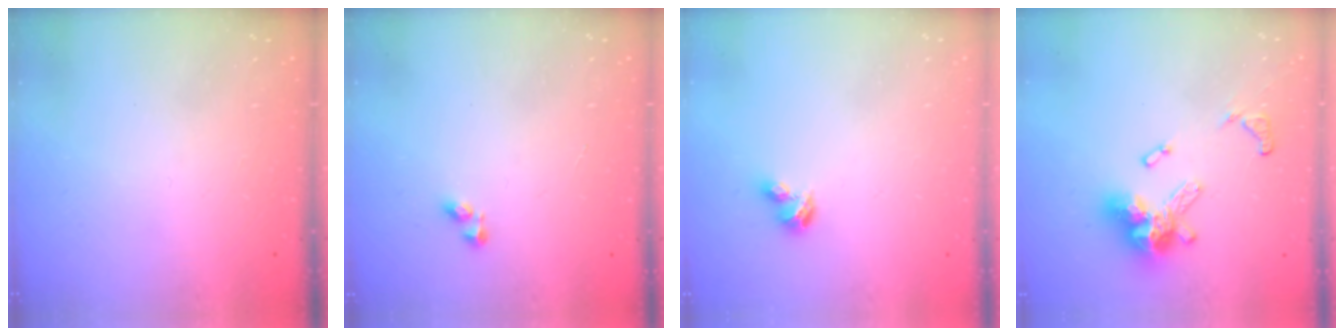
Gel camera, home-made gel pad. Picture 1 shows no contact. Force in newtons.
{"total": 2.4, "press": 2.3, "slide": 0.6}
{"total": 3.1, "press": 3.1, "slide": 0.5}
{"total": 13.8, "press": 13.8, "slide": 1.0}